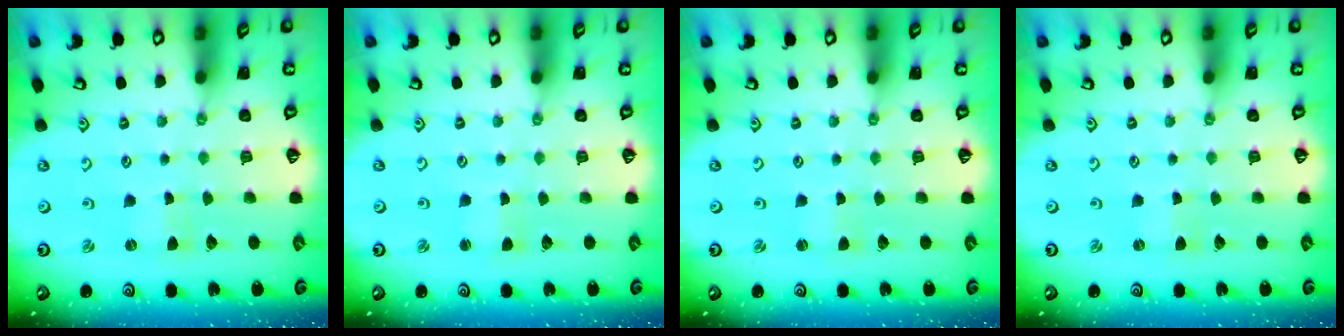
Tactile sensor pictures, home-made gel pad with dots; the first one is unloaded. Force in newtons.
{"total": 2.2, "press": 2.2, "slide": 0.2}
{"total": 0.9, "press": 0.9, "slide": 0.2}
{"total": 0.0}